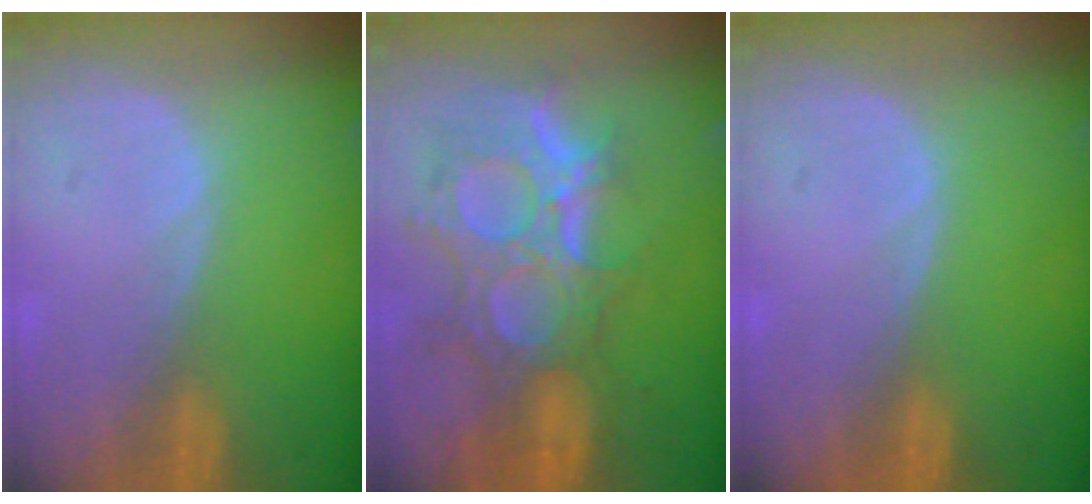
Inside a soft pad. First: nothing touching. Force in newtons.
{"total": 12.0, "press": 10.7, "slide": 5.3}
{"total": 0.0}